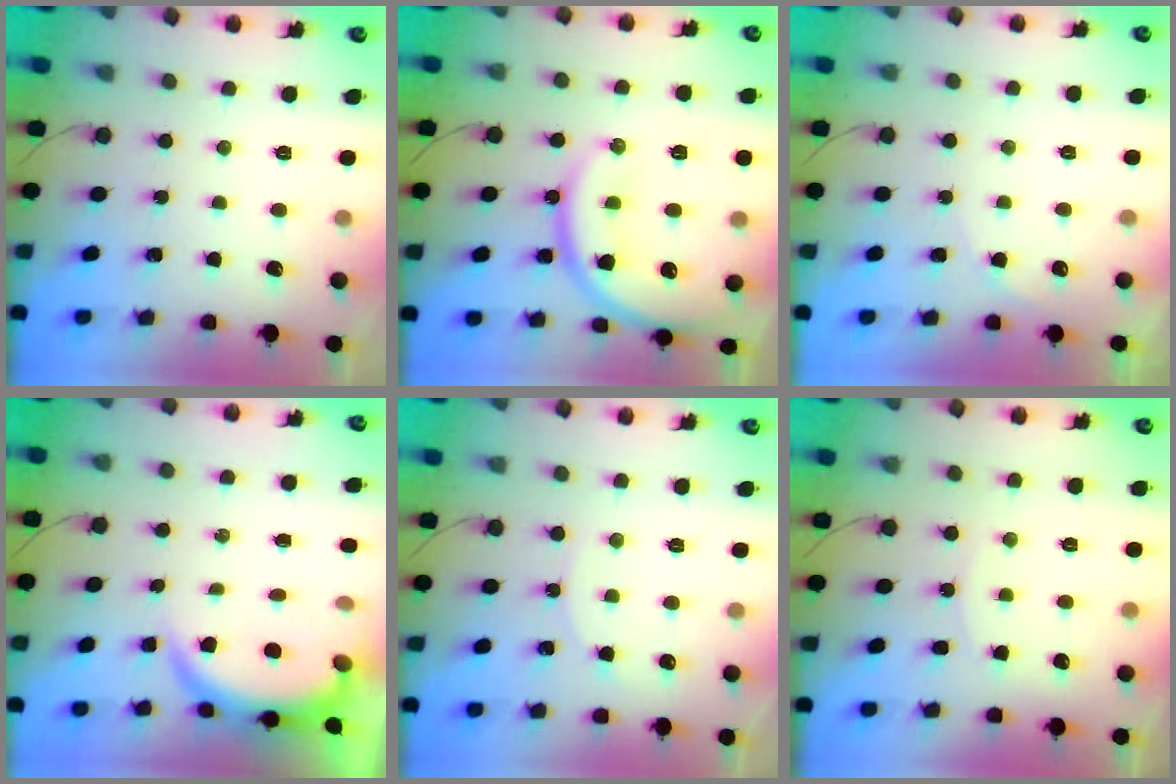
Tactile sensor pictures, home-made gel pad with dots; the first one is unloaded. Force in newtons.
{"total": 17.3, "press": 17.2, "slide": 1.5}
{"total": 3.4, "press": 3.4, "slide": 0.1}
{"total": 4.7, "press": 4.7, "slide": 0.4}
{"total": 3.8, "press": 3.8, "slide": 0.5}
{"total": 5.6, "press": 5.6, "slide": 0.6}